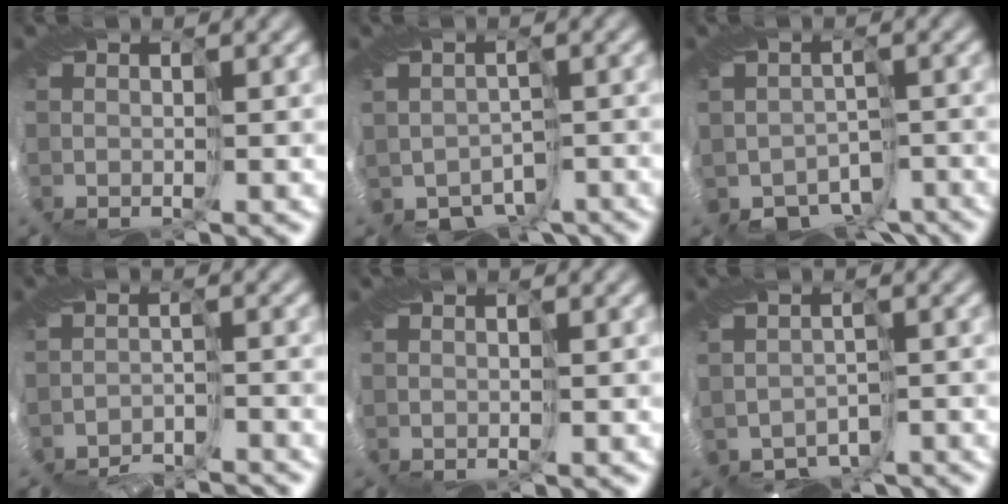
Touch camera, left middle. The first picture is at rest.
{"total": 4.4, "force": [-2.9, 3.0, 1.2], "torque": [-0.010, -0.016, -0.042]}
{"total": 5.0, "force": [-3.5, 3.2, 1.3], "torque": [-0.014, -0.023, -0.053]}
{"total": 5.1, "force": [-5.1, 0.3, -0.1], "torque": [-0.004, -0.003, -0.088]}
{"total": 0.0}
{"total": 3.1, "force": [-2.6, 1.7, 0.2], "torque": [0.004, -0.015, -0.045]}